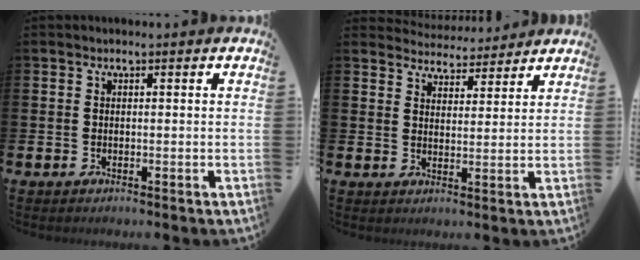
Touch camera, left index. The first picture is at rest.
{"total": 4.2, "force": [4.1, 0.7, -0.6], "torque": [-0.003, -0.032, 0.074]}